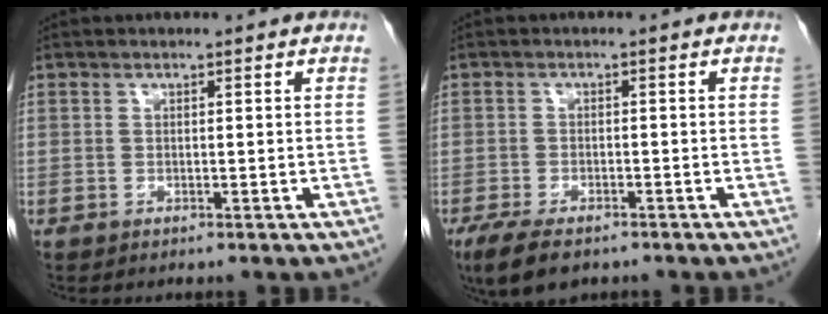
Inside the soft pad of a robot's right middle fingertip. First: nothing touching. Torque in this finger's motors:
{"motor_torque": [0.90, -0.49, 0.07, 0.06]}